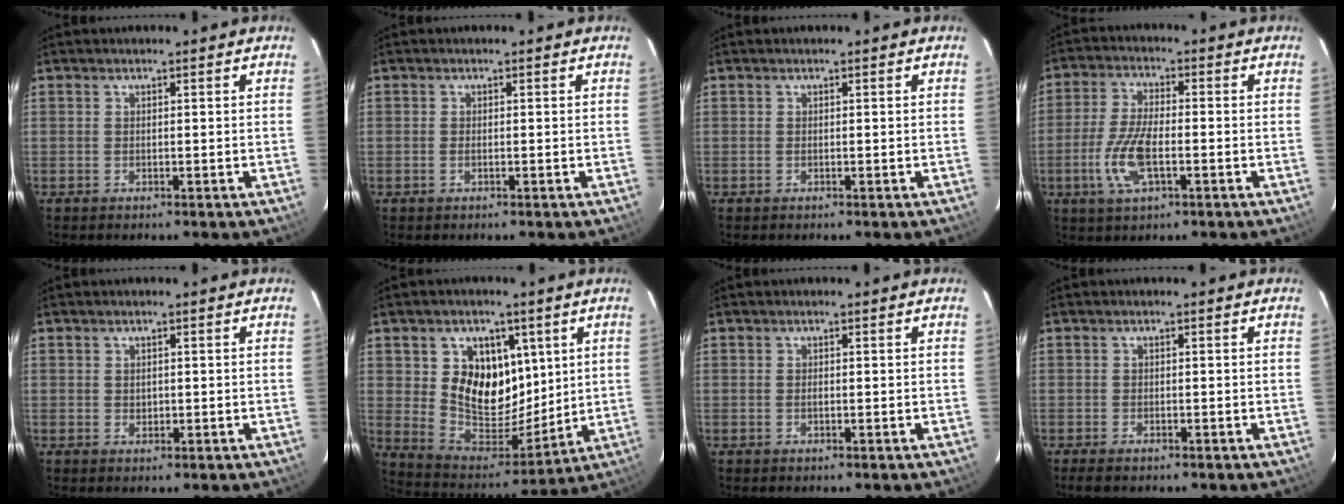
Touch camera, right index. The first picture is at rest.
{"total": 0.7, "force": [-0.3, 0.3, 0.6], "torque": [-0.014, 0.000, -0.006]}
{"total": 0.0}
{"total": 9.3, "force": [-2.9, 3.4, 8.1], "torque": [-0.177, -0.003, -0.058]}
{"total": 1.1, "force": [0.0, 1.0, 0.4], "torque": [-0.003, 0.001, 0.002]}
{"total": 14.8, "force": [4.4, 11.0, 8.9], "torque": [-0.174, -0.002, 0.096]}
{"total": 0.6, "force": [-0.2, 0.4, 0.4], "torque": [-0.007, -0.001, -0.003]}
{"total": 3.1, "force": [-2.4, 1.1, 1.7], "torque": [-0.040, -0.011, -0.043]}